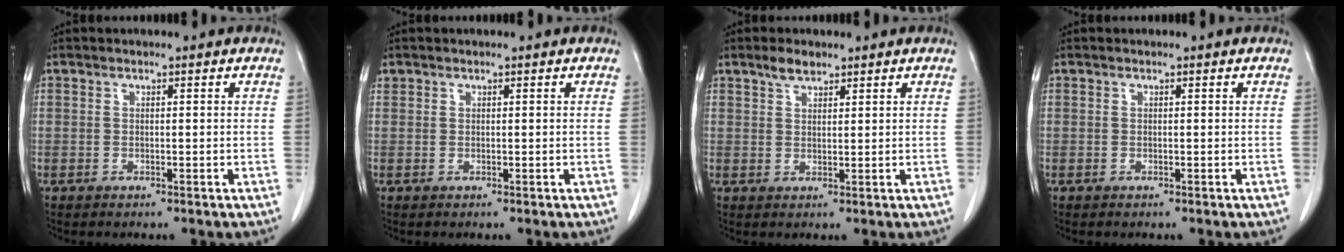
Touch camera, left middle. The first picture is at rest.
{"total": 0.6, "force": [0.4, 0.3, 0.0], "torque": [-0.001, 0.010, 0.008]}
{"total": 2.7, "force": [2.1, 1.0, 1.3], "torque": [-0.028, 0.004, 0.039]}
{"total": 0.0}